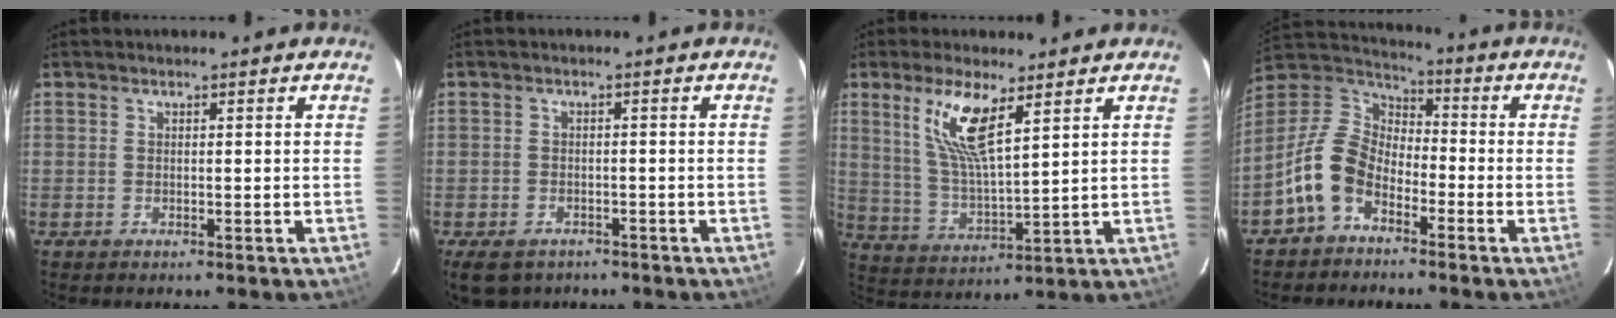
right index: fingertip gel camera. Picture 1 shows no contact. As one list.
[{"total": 7.5, "force": [-5.1, 4.5, 3.0], "torque": [-0.068, -0.006, -0.075]}, {"total": 10.8, "force": [5.8, 2.6, 8.7], "torque": [-0.174, 0.000, 0.120]}, {"total": 11.1, "force": [-5.8, 7.0, 6.4], "torque": [-0.136, 0.019, -0.121]}]